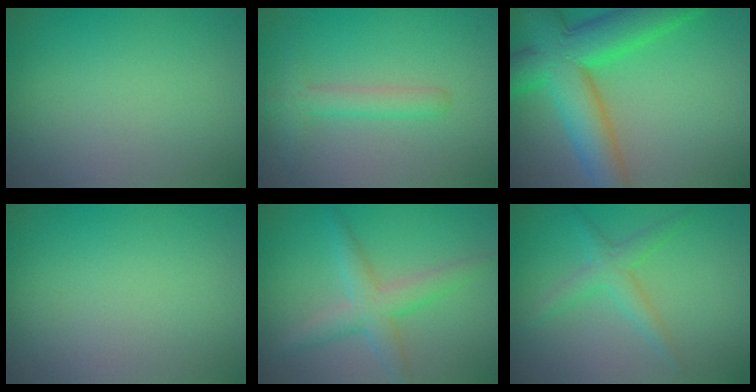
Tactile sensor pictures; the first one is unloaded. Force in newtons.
{"total": 2.2, "press": 2.2, "slide": 0.1}
{"total": 9.8, "press": 9.8, "slide": 0.3}
{"total": 0.0}
{"total": 3.5, "press": 3.5, "slide": 0.1}
{"total": 2.2, "press": 2.2, "slide": 0.1}